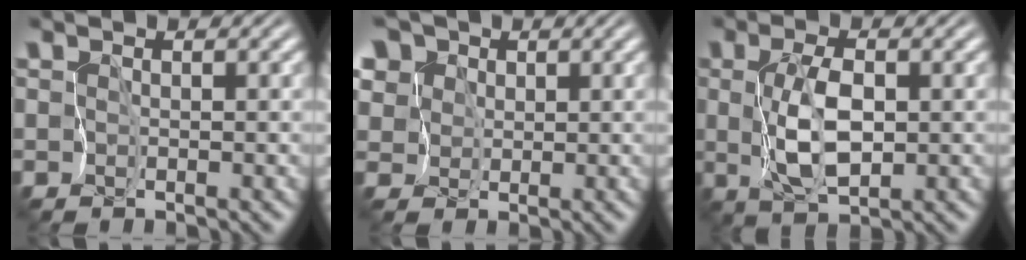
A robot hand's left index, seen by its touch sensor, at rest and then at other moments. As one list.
[{"total": 7.7, "force": [3.9, 6.0, 2.8], "torque": [-0.075, 0.018, 0.048]}, {"total": 4.4, "force": [0.0, 2.2, 3.9], "torque": [-0.089, -0.002, 0.007]}]